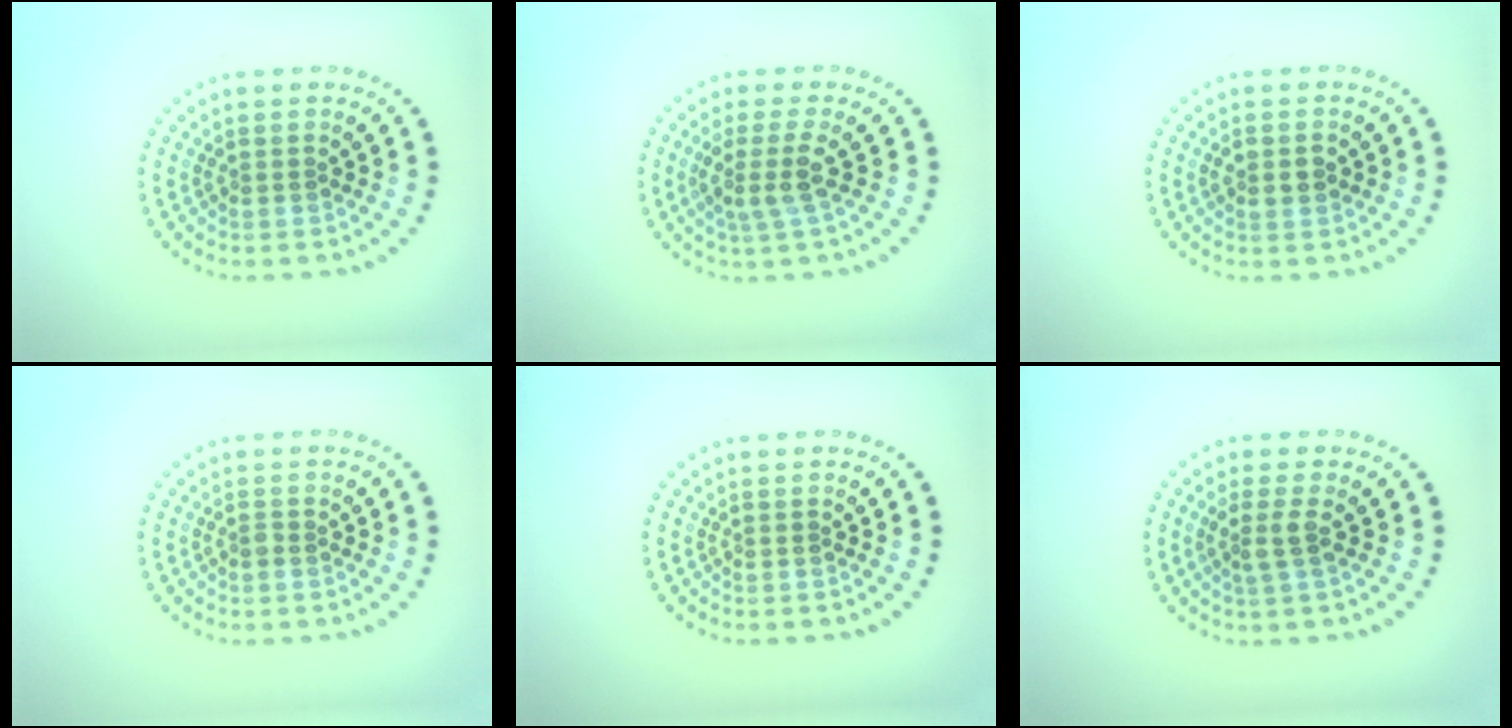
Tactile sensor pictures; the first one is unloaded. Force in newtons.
{"total": 2.6, "press": 2.0, "slide": 1.6}
{"total": 1.5, "press": 1.4, "slide": 0.3}
{"total": 0.5, "press": 0.5, "slide": 0.3}
{"total": 0.0}
{"total": 1.8, "press": 1.4, "slide": 1.1}